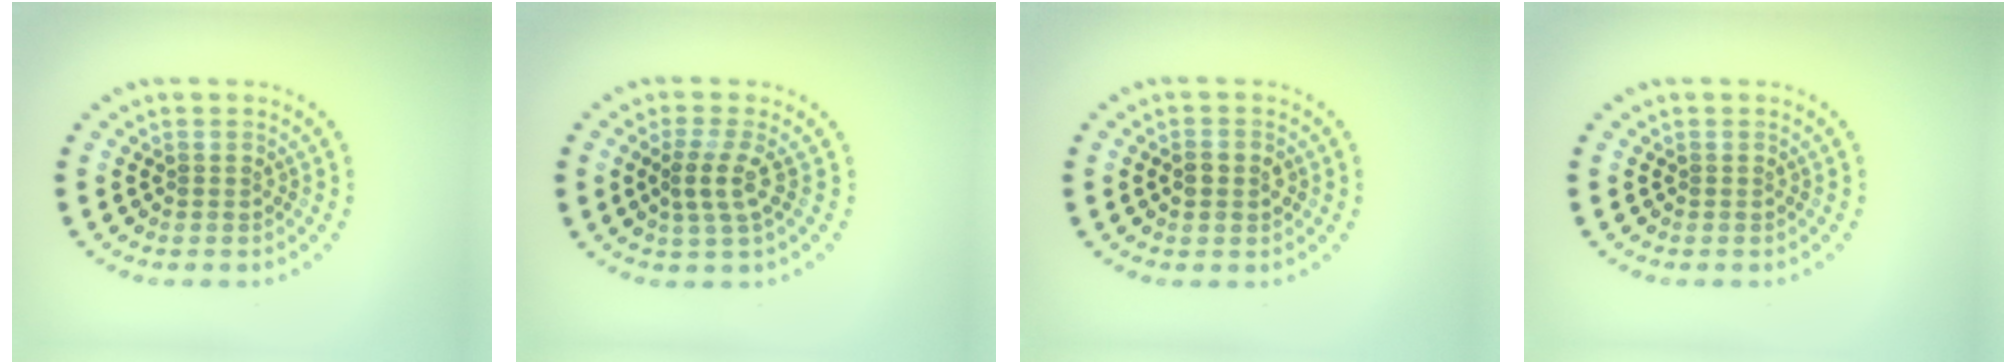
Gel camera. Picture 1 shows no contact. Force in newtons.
{"total": 2.4, "press": 1.9, "slide": 1.6}
{"total": 1.9, "press": 1.9, "slide": 0.2}
{"total": 0.0}